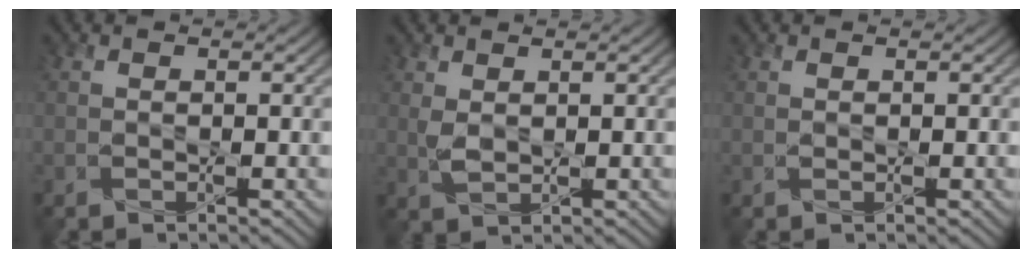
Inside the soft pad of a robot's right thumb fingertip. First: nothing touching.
{"total": 1.8, "force": [0.7, 1.0, 1.4], "torque": [-0.041, -0.002, 0.018]}
{"total": 0.0}